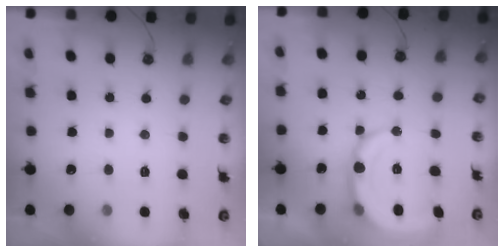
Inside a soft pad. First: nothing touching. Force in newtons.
{"total": 12.7, "press": 12.5, "slide": 2.4}